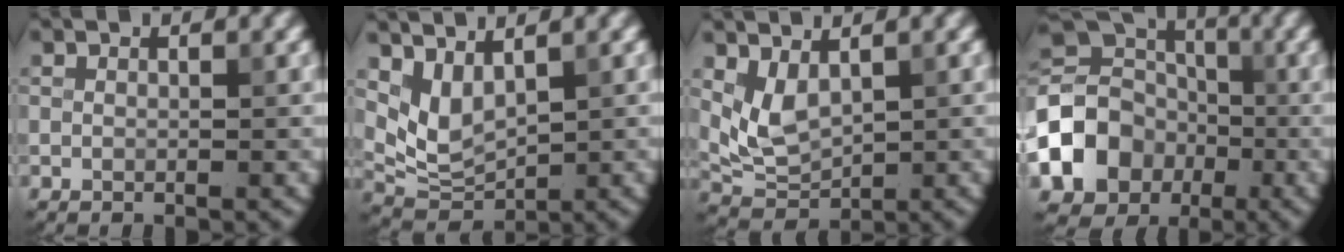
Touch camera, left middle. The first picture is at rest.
{"total": 3.6, "force": [2.1, 1.9, 2.3], "torque": [-0.055, -0.013, 0.051]}
{"total": 3.1, "force": [1.3, 1.7, 2.2], "torque": [-0.051, -0.008, 0.035]}
{"total": 8.9, "force": [-2.6, 7.3, 4.4], "torque": [-0.080, 0.003, -0.063]}